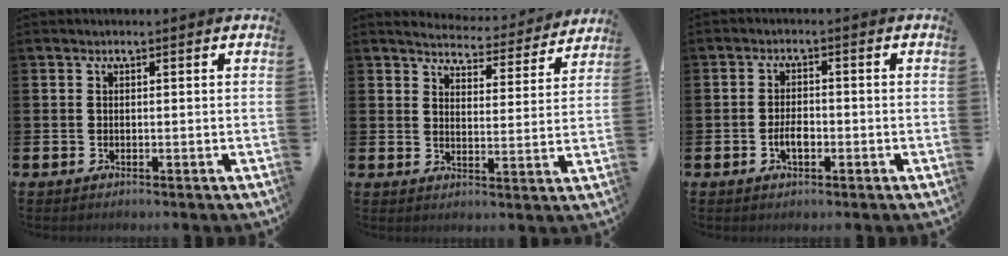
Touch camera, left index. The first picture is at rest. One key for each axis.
{"total": 4.3, "fx": 4.3, "fy": 0.7, "fz": 0.4, "tx": -0.018, "ty": -0.039, "tz": 0.069}
{"total": 2.7, "fx": -0.8, "fy": 1.4, "fz": 2.2, "tx": -0.032, "ty": 0.001, "tz": -0.018}